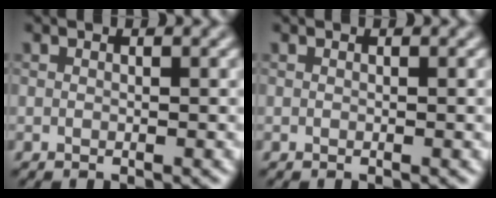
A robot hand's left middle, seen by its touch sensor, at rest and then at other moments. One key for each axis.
{"total": 0.0}